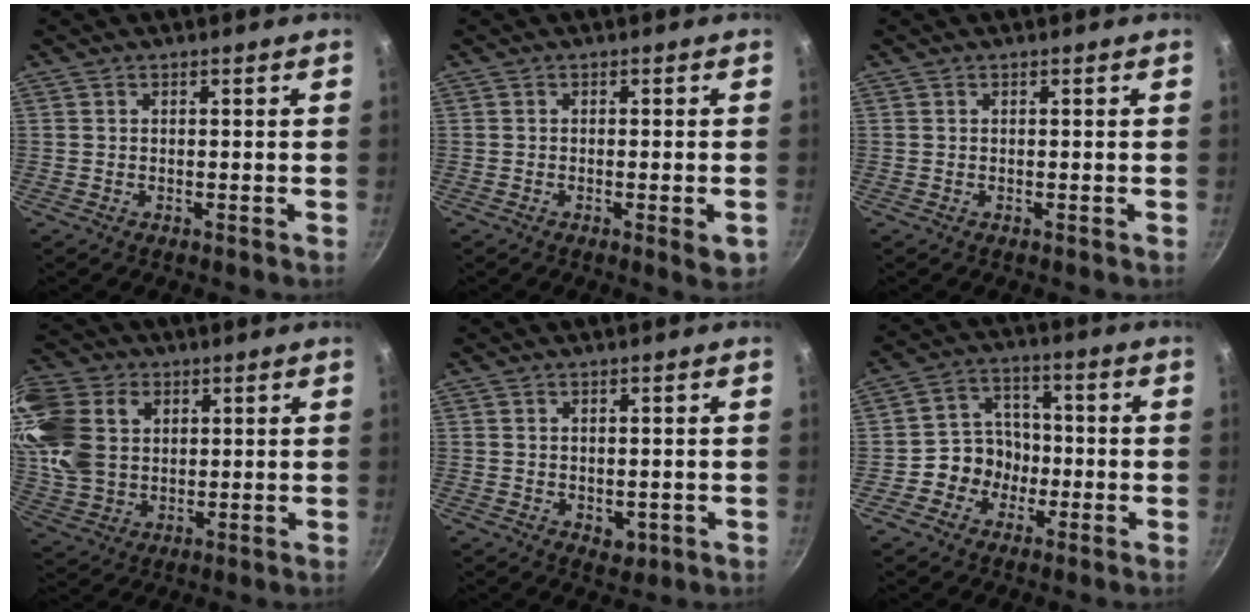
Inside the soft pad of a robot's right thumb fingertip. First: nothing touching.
{"total": 3.4, "force": [-1.1, 0.7, 3.1], "torque": [-0.046, -0.006, -0.016]}
{"total": 0.0}
{"total": 16.4, "force": [4.3, 12.4, 9.9], "torque": [-0.188, -0.005, 0.085]}
{"total": 2.6, "force": [-0.3, 1.9, 1.8], "torque": [-0.018, -0.005, 0.000]}
{"total": 7.9, "force": [-2.4, 7.1, 2.6], "torque": [0.002, 0.035, -0.051]}